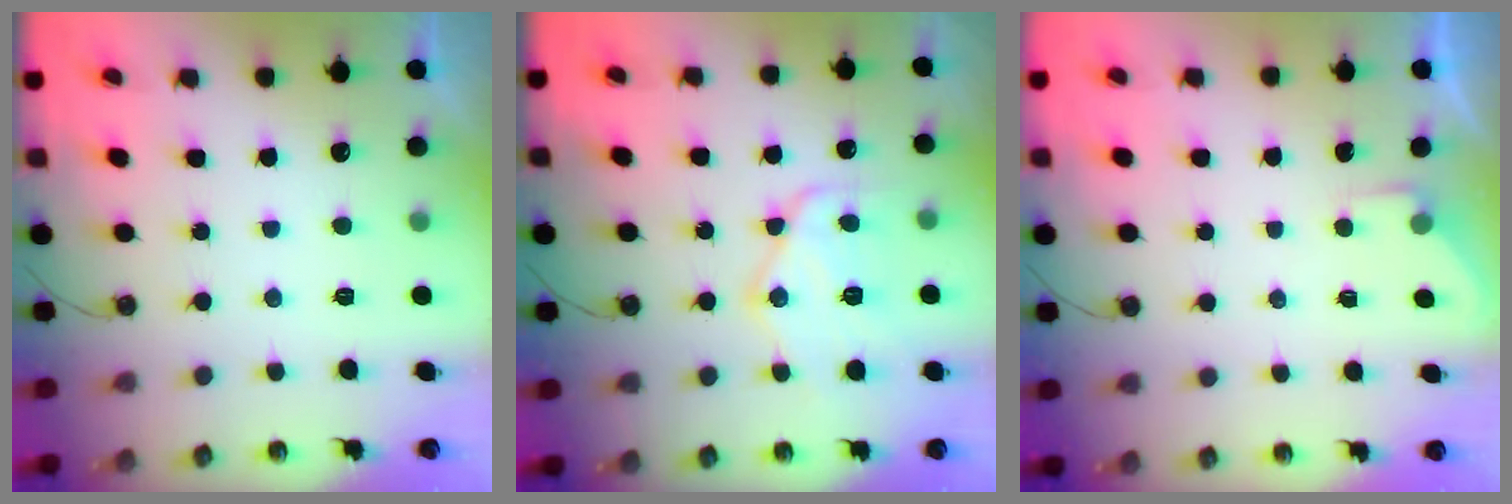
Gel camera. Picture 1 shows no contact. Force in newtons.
{"total": 15.4, "press": 15.4, "slide": 1.1}
{"total": 2.6, "press": 2.6, "slide": 0.5}